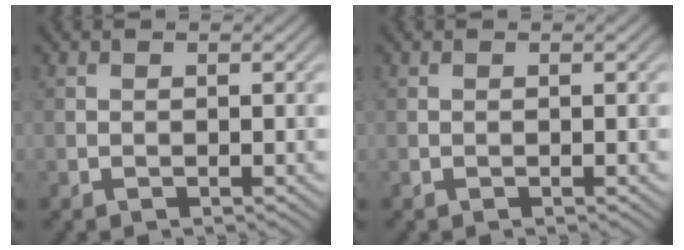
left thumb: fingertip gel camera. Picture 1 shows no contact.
{"total": 0.0}